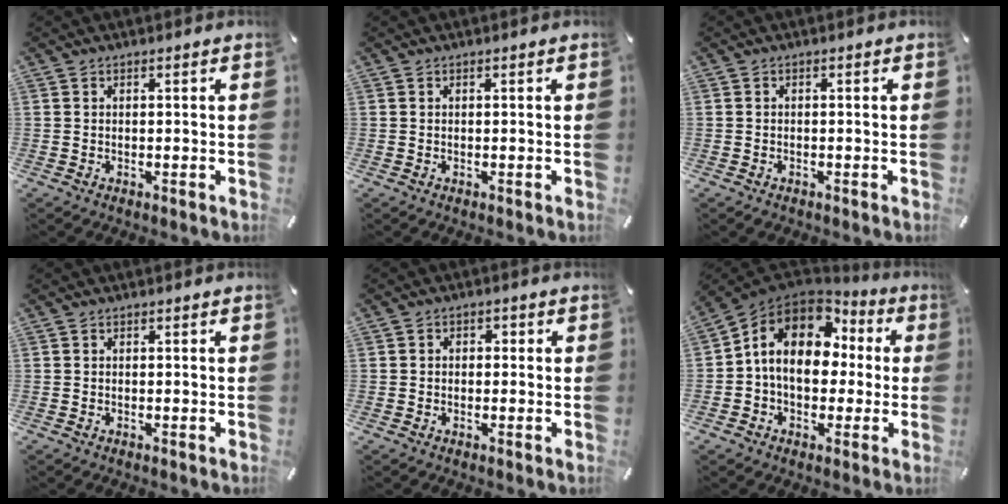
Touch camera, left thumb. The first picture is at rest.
{"total": 0.0}
{"total": 0.7, "force": [-0.5, 0.4, 0.2], "torque": [-0.002, 0.002, -0.012]}
{"total": 0.0}
{"total": 1.9, "force": [-0.8, 1.5, 0.7], "torque": [-0.012, 0.012, -0.019]}
{"total": 13.3, "force": [2.1, 10.4, 8.1], "torque": [-0.153, -0.002, 0.041]}